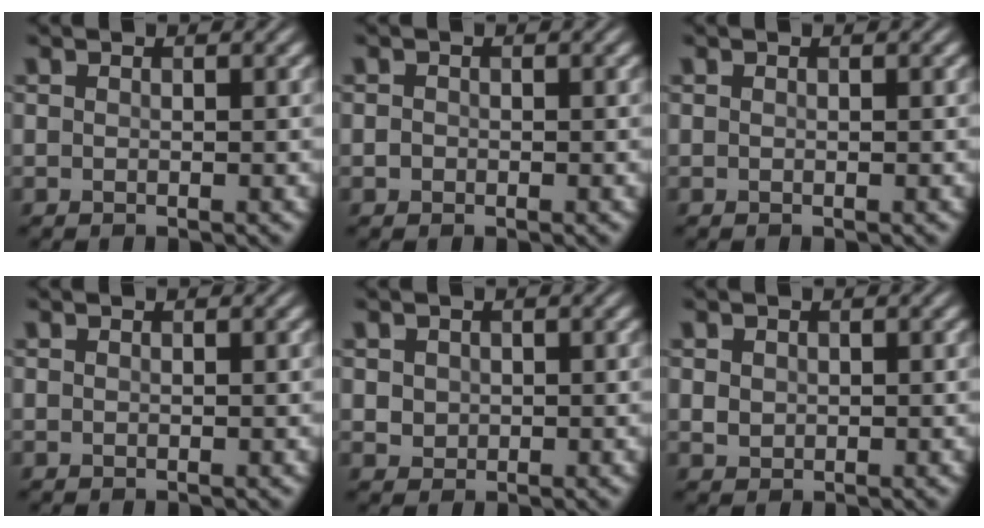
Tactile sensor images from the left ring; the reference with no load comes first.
{"total": 0.8, "force": [-0.7, 0.5, 0.0], "torque": [0.003, 0.004, -0.007]}
{"total": 0.0}
{"total": 0.0}
{"total": 1.1, "force": [-0.1, 1.1, 0.1], "torque": [0.001, 0.002, 0.011]}
{"total": 0.9, "force": [0.0, 0.9, 0.2], "torque": [-0.001, 0.003, 0.010]}